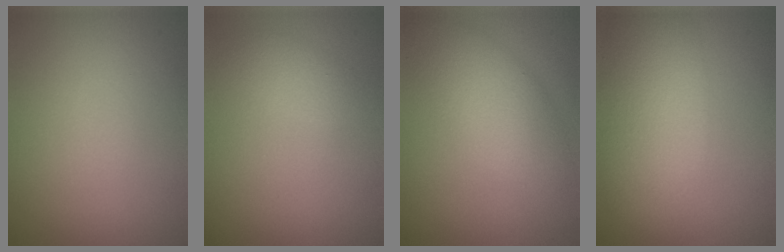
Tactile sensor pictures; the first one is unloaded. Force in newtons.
{"total": 1.5, "press": 1.5, "slide": 0.1}
{"total": 4.5, "press": 4.5, "slide": 0.1}
{"total": 8.1, "press": 8.1, "slide": 0.8}